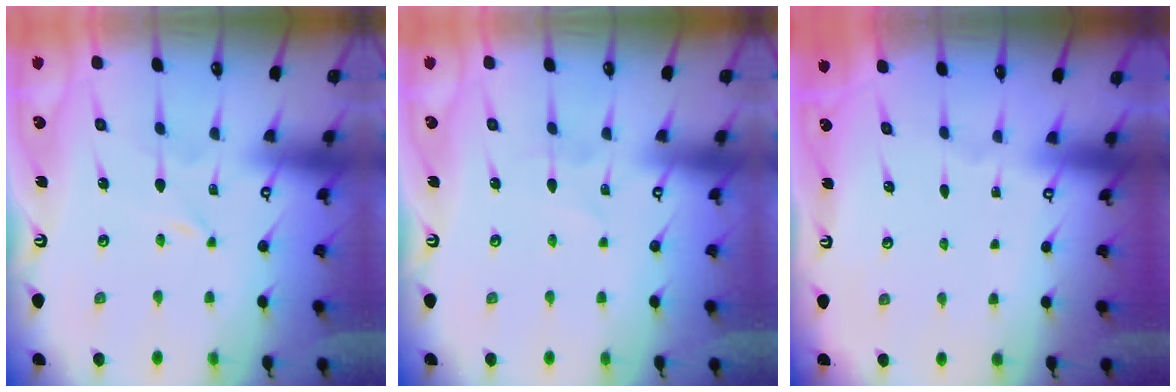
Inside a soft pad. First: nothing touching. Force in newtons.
{"total": 1.6, "press": 1.6, "slide": 0.1}
{"total": 0.0}